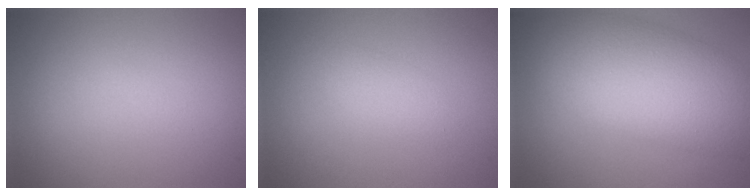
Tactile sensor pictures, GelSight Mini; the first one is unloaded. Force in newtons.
{"total": 1.3, "press": 1.2, "slide": 0.1}
{"total": 8.7, "press": 8.7, "slide": 0.4}